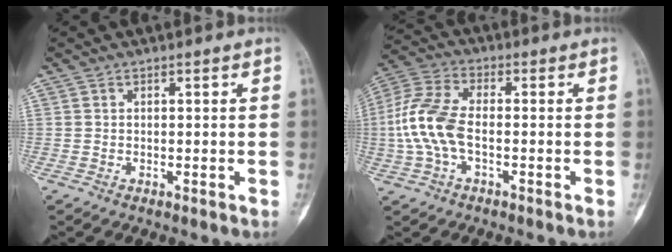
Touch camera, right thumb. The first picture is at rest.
{"total": 10.9, "force": [-1.4, 5.7, 9.2], "torque": [-0.215, 0.026, -0.034]}